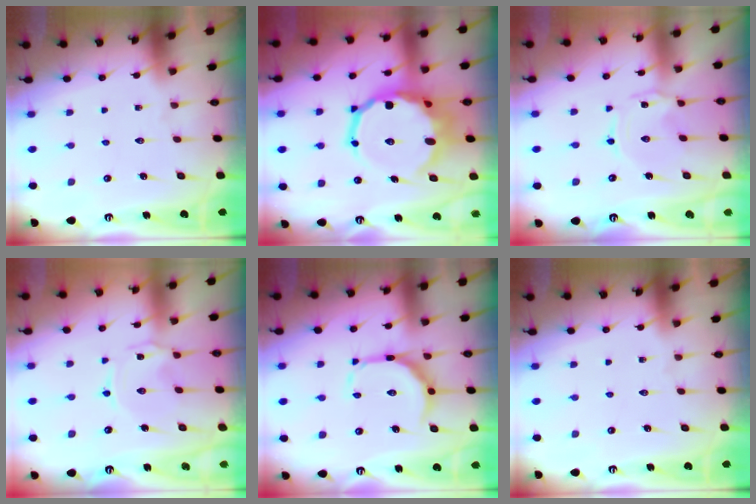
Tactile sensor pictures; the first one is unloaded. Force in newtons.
{"total": 17.0, "press": 16.4, "slide": 4.2}
{"total": 1.2, "press": 1.2, "slide": 0.1}
{"total": 0.0}
{"total": 9.6, "press": 9.5, "slide": 0.9}
{"total": 0.0}